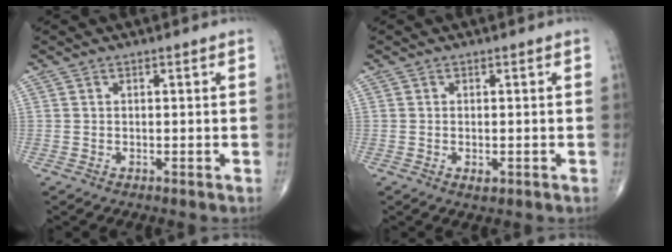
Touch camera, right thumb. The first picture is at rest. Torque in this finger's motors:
{"motor_torque": [-0.21, 0.03, 0.26, 0.32, -0.01]}